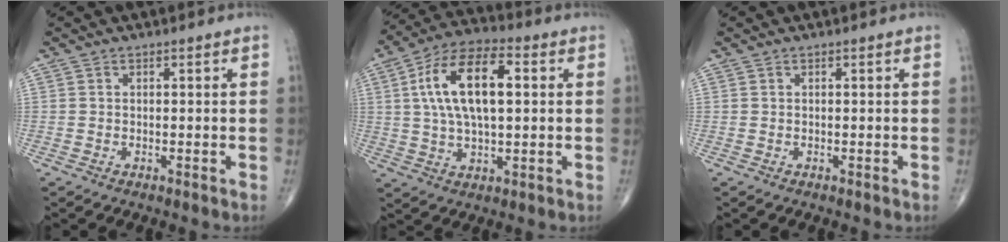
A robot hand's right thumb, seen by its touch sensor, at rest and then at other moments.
{"total": 15.6, "force": [2.9, 7.3, 13.5], "torque": [-0.246, 0.019, 0.049]}
{"total": 0.0}